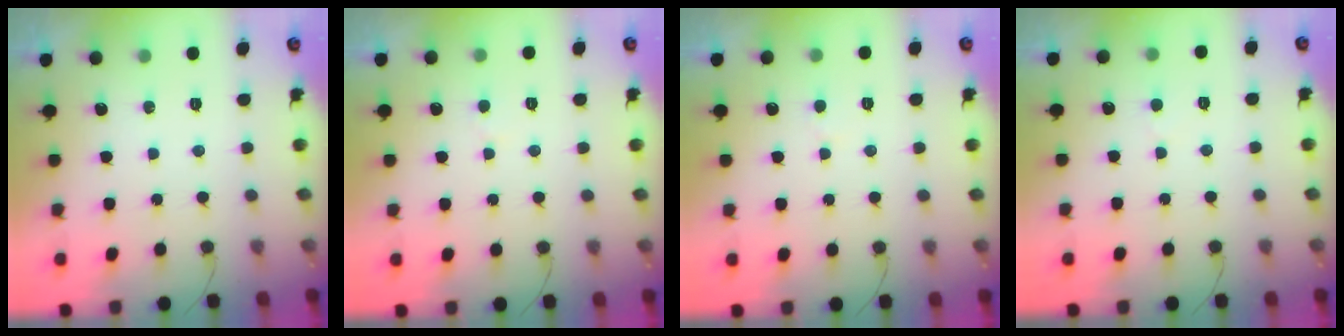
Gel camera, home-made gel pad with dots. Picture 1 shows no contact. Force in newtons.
{"total": 2.7, "press": 2.7, "slide": 0.2}
{"total": 2.7, "press": 2.7, "slide": 0.2}
{"total": 2.9, "press": 2.9, "slide": 0.3}